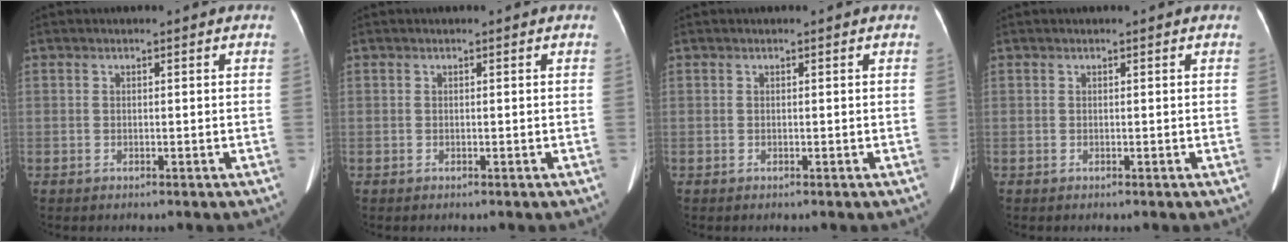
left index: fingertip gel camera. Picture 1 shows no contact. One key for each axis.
{"total": 0.0}
{"total": 0.0}
{"total": 0.0}